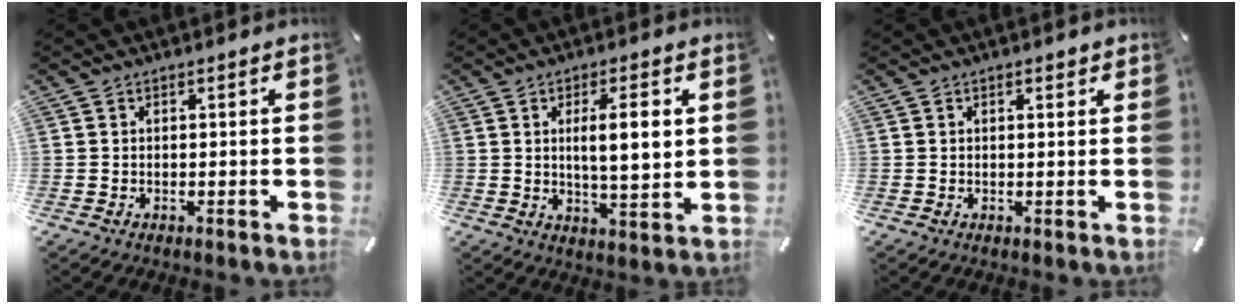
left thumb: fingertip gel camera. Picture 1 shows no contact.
{"total": 9.2, "force": [2.1, 2.4, 8.6], "torque": [-0.134, -0.008, 0.027]}
{"total": 1.0, "force": [0.6, 0.3, 0.8], "torque": [-0.009, -0.001, 0.008]}